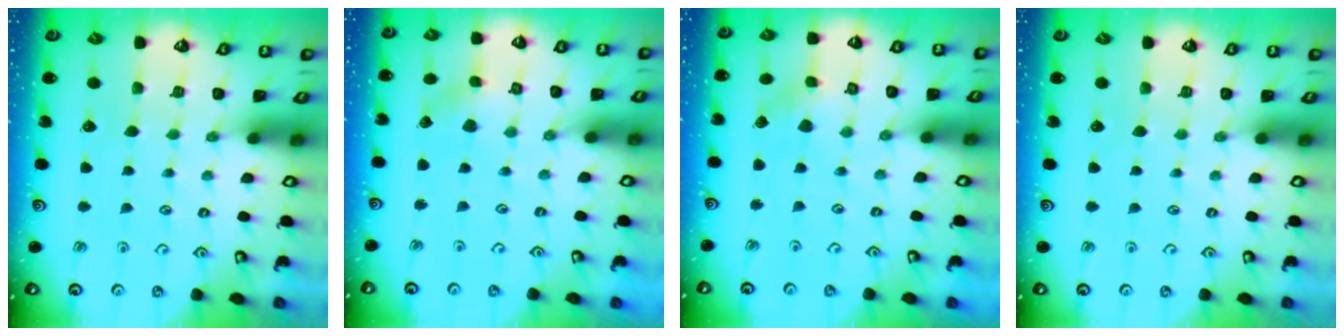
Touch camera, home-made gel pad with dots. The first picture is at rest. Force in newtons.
{"total": 2.1, "press": 2.1, "slide": 0.0}
{"total": 2.1, "press": 2.1, "slide": 0.1}
{"total": 0.0}